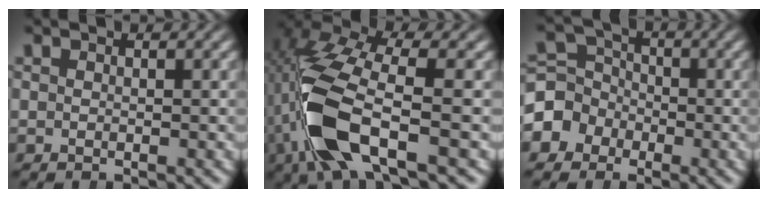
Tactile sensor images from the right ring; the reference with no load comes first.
{"total": 9.0, "force": [-0.8, 4.3, 7.8], "torque": [-0.181, -0.015, -0.009]}
{"total": 7.0, "force": [-1.2, 6.4, 2.5], "torque": [-0.054, -0.019, -0.022]}